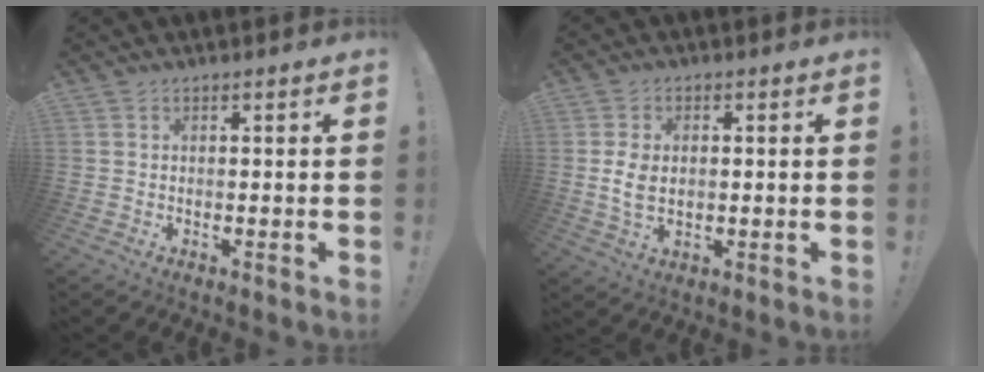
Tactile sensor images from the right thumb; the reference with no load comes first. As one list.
[{"total": 6.1, "force": [0.3, 4.0, 4.6], "torque": [-0.084, -0.001, 0.002]}]